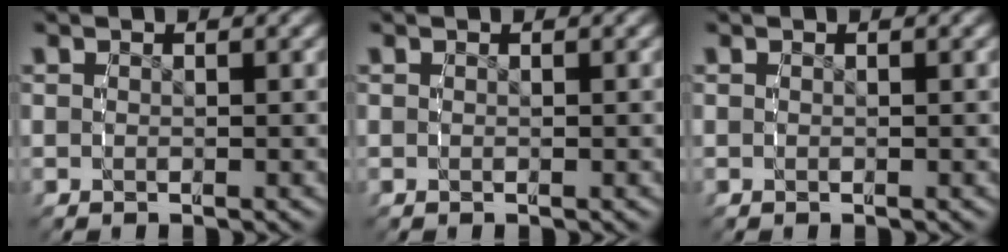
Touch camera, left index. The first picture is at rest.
{"total": 0.0}
{"total": 0.0}